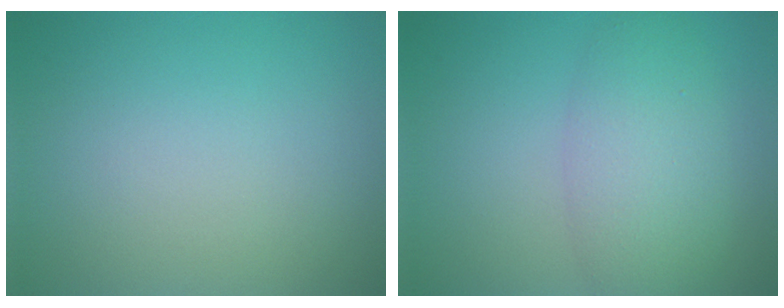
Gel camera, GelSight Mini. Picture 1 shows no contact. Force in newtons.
{"total": 4.9, "press": 4.9, "slide": 0.1}